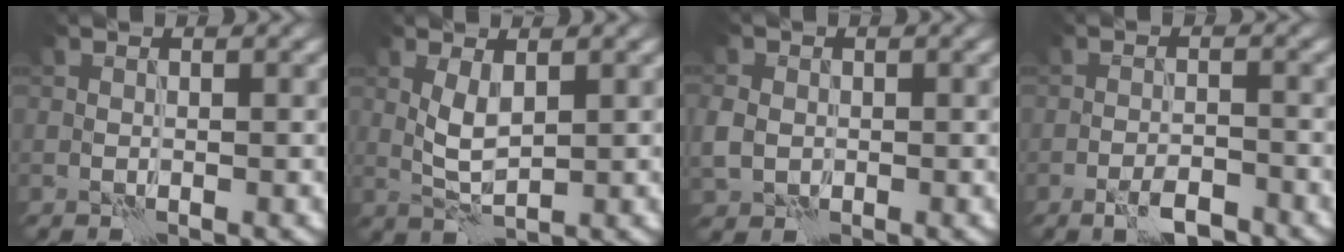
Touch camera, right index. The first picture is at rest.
{"total": 2.7, "force": [0.6, 0.9, 2.4], "torque": [-0.056, -0.001, 0.015]}
{"total": 2.6, "force": [-0.2, 2.3, 1.3], "torque": [-0.035, 0.001, -0.007]}
{"total": 3.1, "force": [-2.2, 0.7, 2.1], "torque": [-0.038, 0.005, -0.042]}